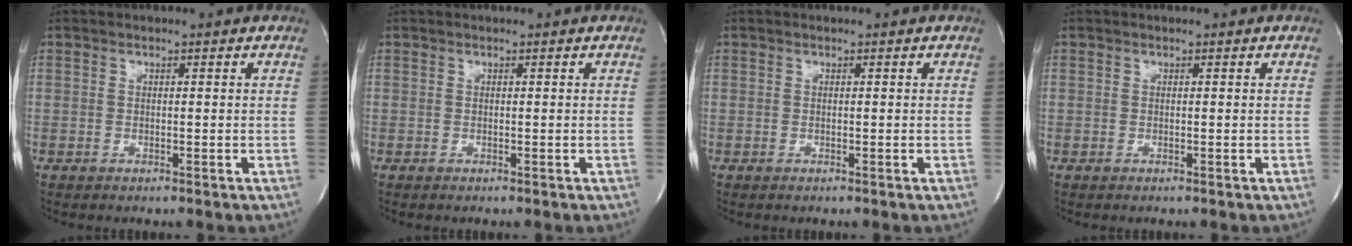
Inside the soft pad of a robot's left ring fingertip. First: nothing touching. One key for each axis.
{"total": 0.0}
{"total": 0.0}
{"total": 0.0}